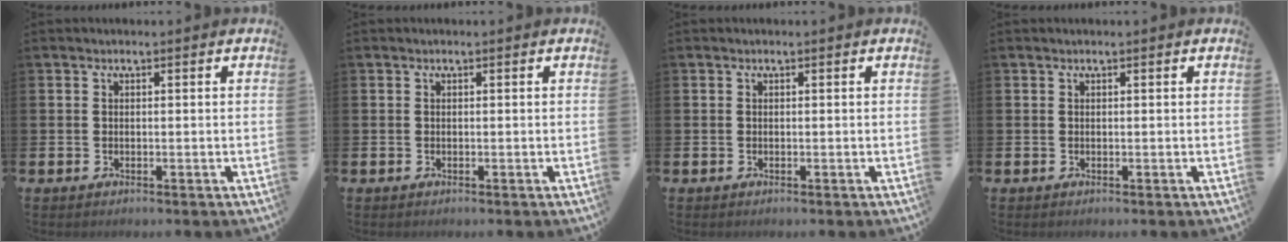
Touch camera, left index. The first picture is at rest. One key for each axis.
{"total": 0.0}
{"total": 0.0}
{"total": 0.0}